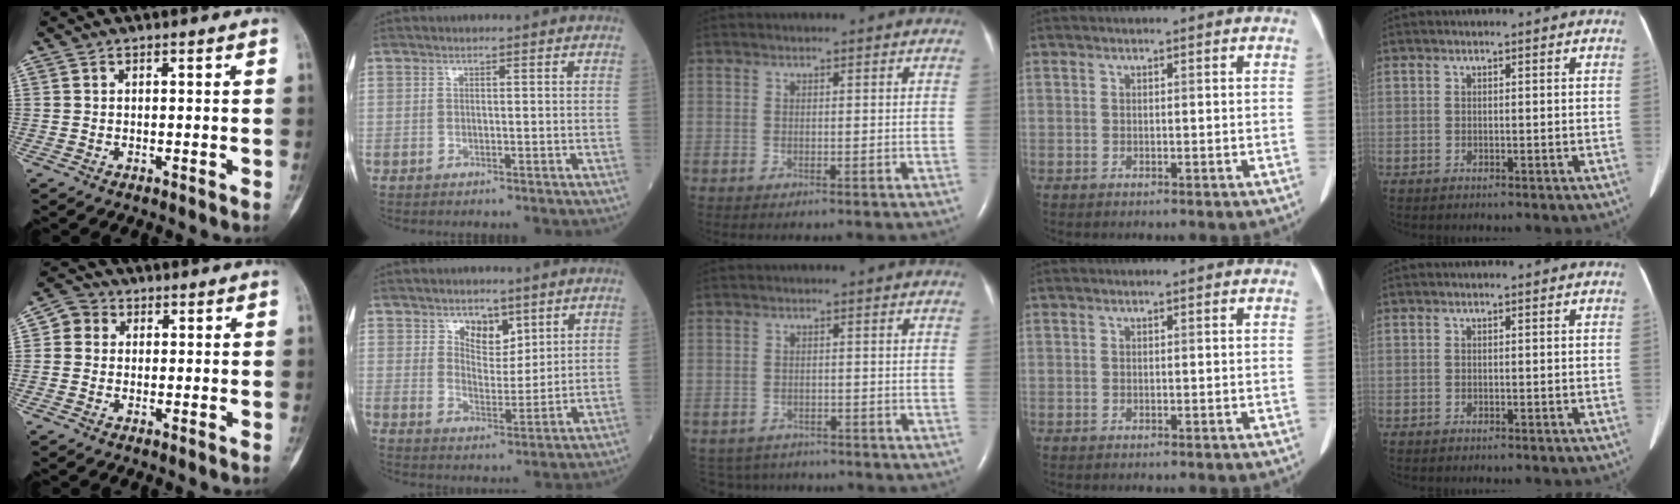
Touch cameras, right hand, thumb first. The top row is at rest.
{"thumb": {"total": 3.9, "force": [0.7, 3.6, 1.3], "torque": [-0.002, 0.005, 0.005]}, "index": {"total": 5.2, "force": [3.3, 2.9, 2.9], "torque": [-0.041, -0.004, 0.060]}, "middle": {"total": 5.2, "force": [-4.8, 2.0, -0.1], "torque": [0.000, 0.003, -0.067]}}